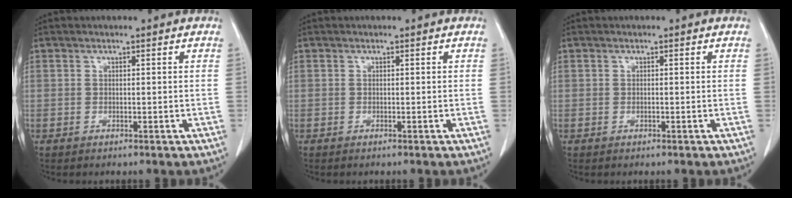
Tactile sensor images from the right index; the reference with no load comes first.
{"total": 0.0}
{"total": 0.0}